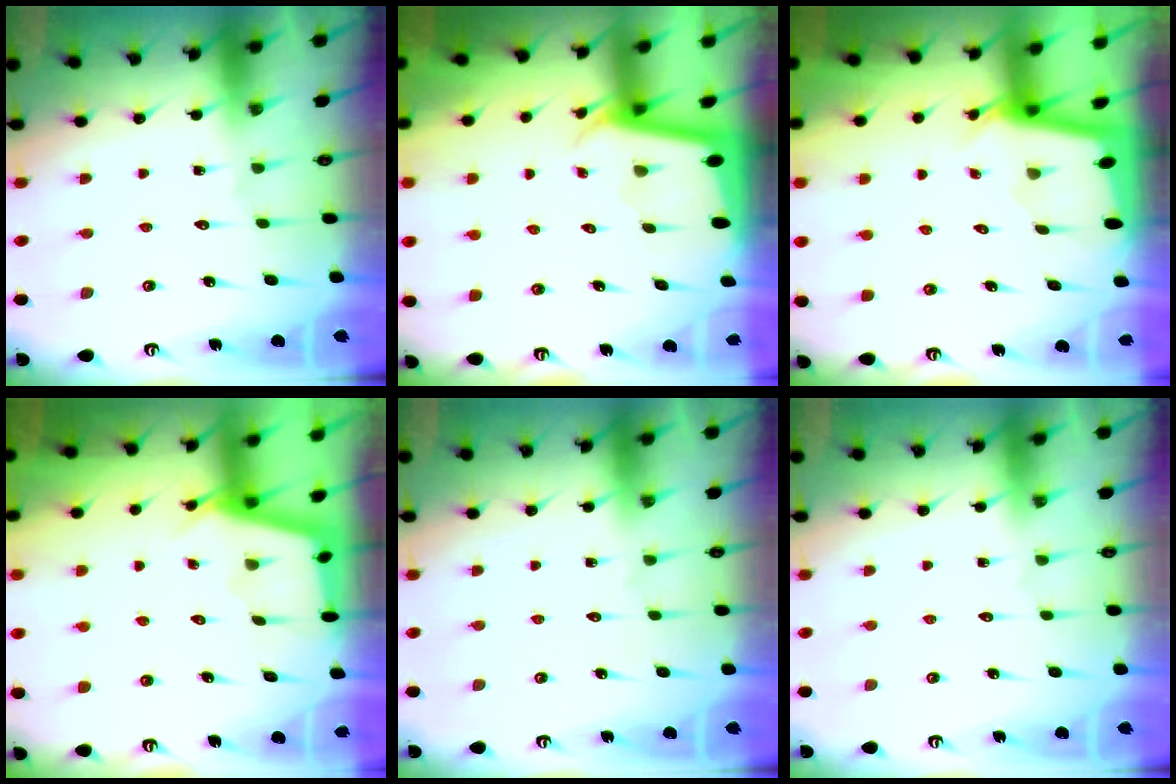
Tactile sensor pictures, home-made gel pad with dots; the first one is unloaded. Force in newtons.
{"total": 2.1, "press": 2.1, "slide": 0.1}
{"total": 2.0, "press": 2.0, "slide": 0.1}
{"total": 2.8, "press": 2.8, "slide": 0.3}
{"total": 0.0}
{"total": 0.0}